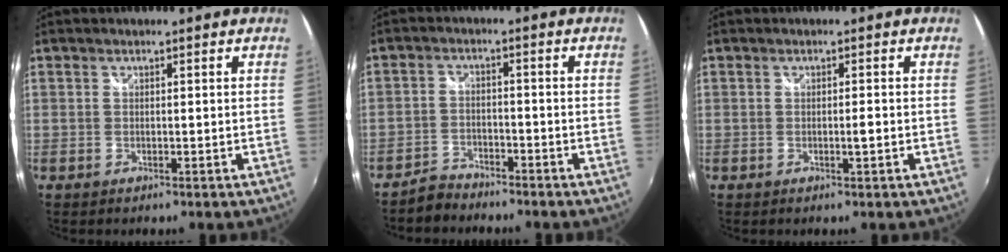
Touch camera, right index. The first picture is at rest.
{"total": 4.2, "force": [-3.9, 1.5, 0.5], "torque": [-0.024, 0.006, -0.075]}
{"total": 1.3, "force": [-0.3, 0.0, 1.2], "torque": [-0.020, 0.003, -0.004]}